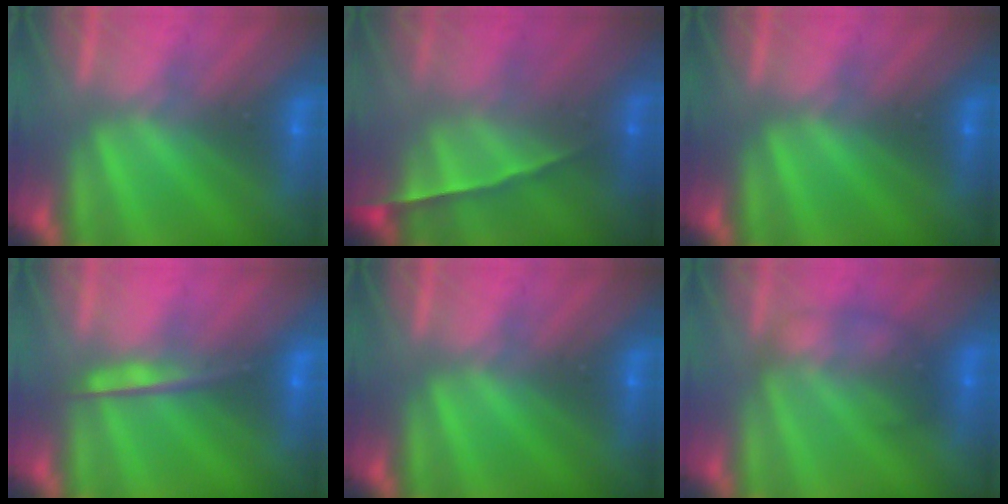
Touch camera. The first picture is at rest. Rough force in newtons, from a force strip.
{"total": 1.5}
{"total": 0.0}
{"total": 4.6}
{"total": 0.0}
{"total": 1.8}